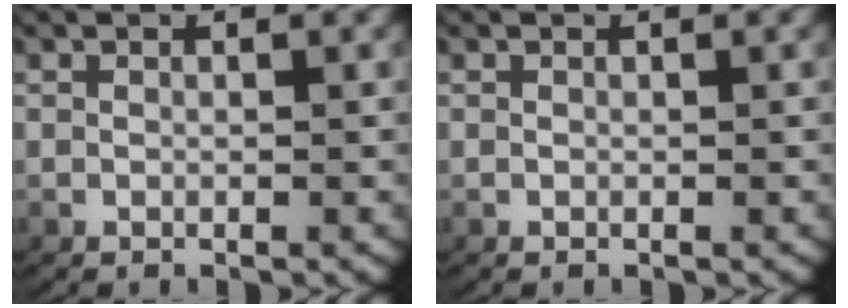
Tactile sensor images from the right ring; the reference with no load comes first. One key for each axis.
{"total": 0.0}